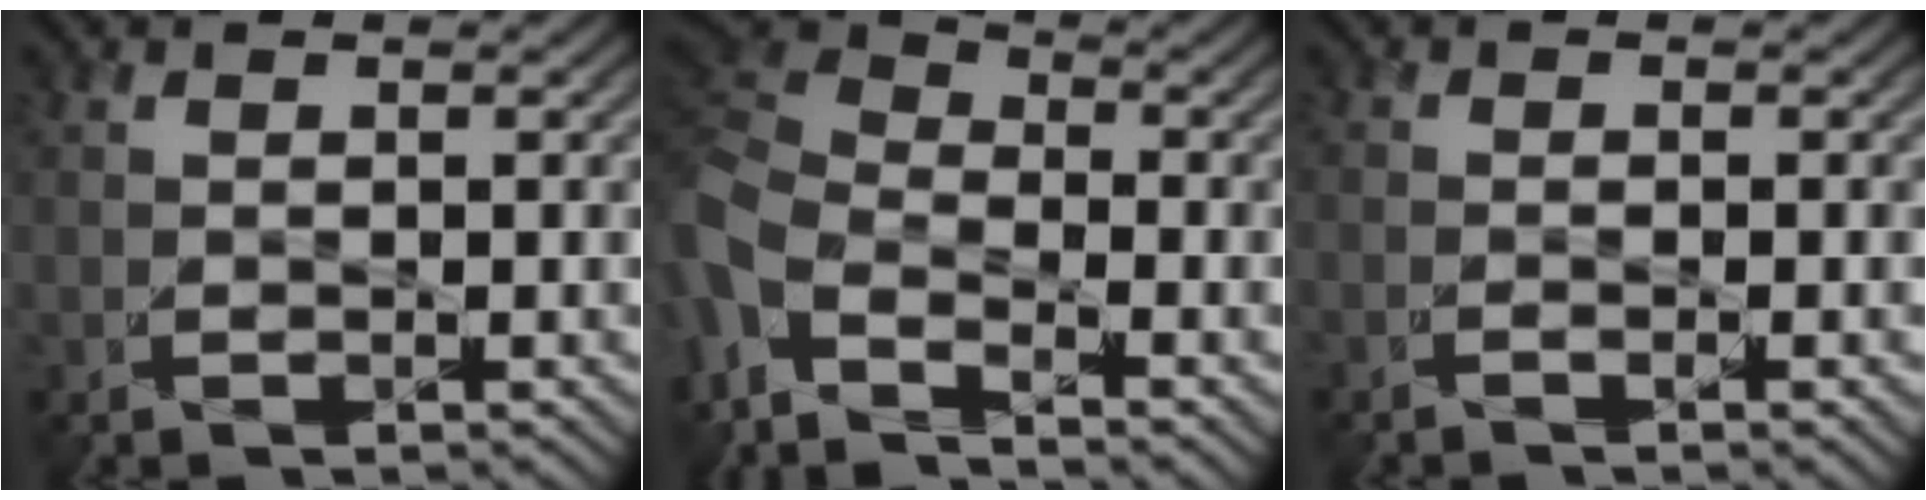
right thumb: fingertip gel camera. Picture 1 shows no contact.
{"total": 10.8, "force": [-5.5, 5.3, 7.6], "torque": [-0.209, -0.016, -0.116]}
{"total": 1.7, "force": [-0.9, 0.2, 1.4], "torque": [-0.022, 0.003, -0.024]}